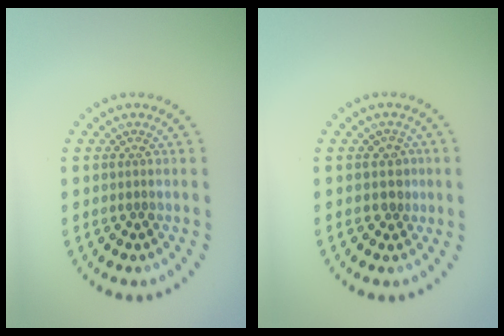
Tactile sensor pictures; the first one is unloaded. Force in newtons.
{"total": 1.6, "press": 1.3, "slide": 1.0}